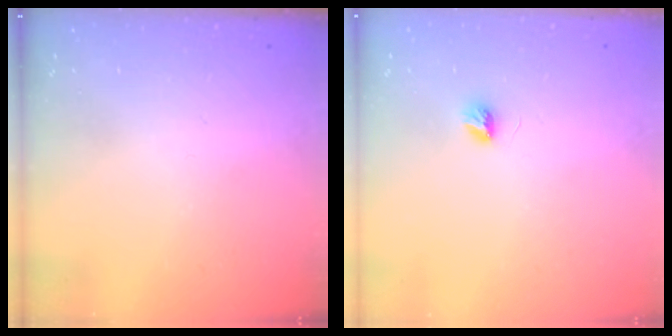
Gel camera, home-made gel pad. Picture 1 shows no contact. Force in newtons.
{"total": 3.4, "press": 3.4, "slide": 0.4}